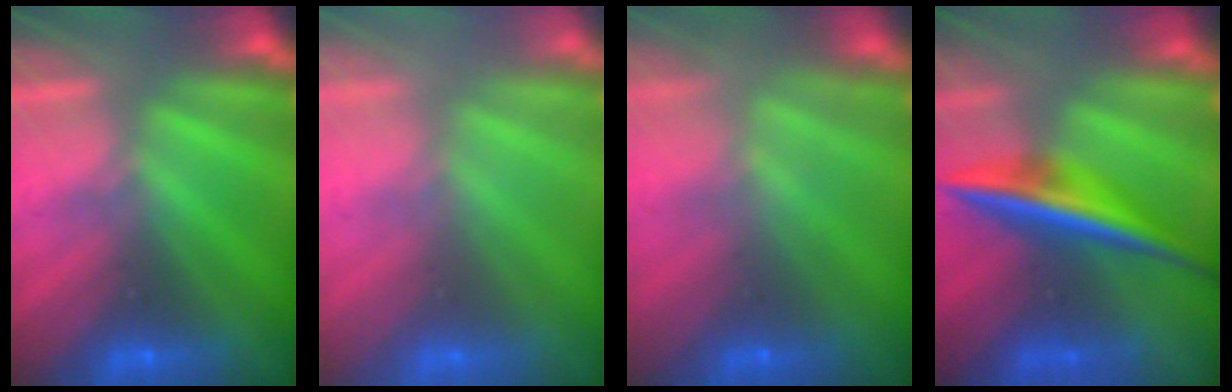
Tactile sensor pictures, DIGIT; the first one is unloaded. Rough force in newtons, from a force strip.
{"total": 2.8}
{"total": 5.5}
{"total": 7.1}